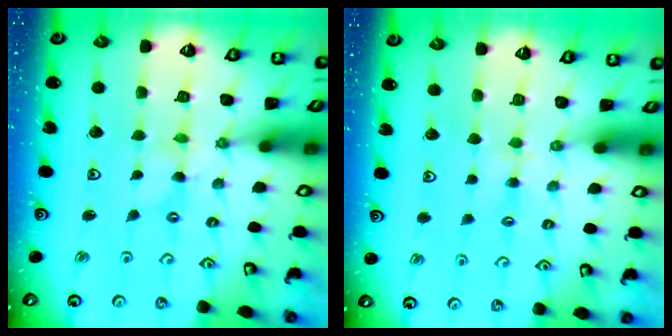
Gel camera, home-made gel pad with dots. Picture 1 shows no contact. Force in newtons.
{"total": 2.1, "press": 2.1, "slide": 0.4}